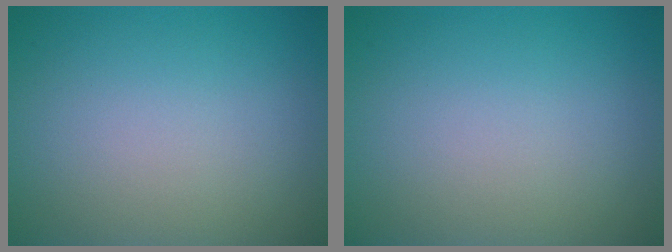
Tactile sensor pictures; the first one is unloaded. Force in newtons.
{"total": 0.0}